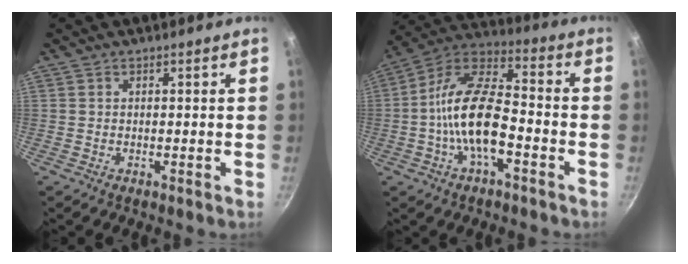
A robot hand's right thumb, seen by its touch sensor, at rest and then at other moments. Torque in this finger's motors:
{"motor_torque": [1.86, 1.94, 1.70, -0.87, 0.21]}